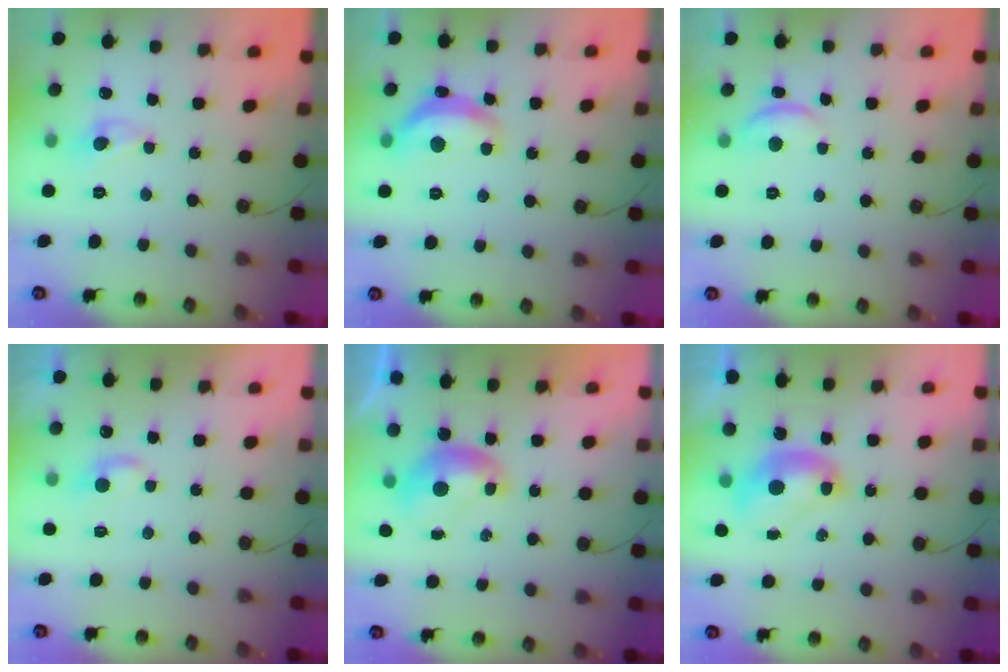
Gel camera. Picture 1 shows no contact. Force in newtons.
{"total": 7.3, "press": 7.2, "slide": 0.5}
{"total": 3.3, "press": 3.2, "slide": 0.5}
{"total": 1.3, "press": 1.1, "slide": 0.7}
{"total": 0.0}
{"total": 2.7, "press": 2.6, "slide": 0.6}